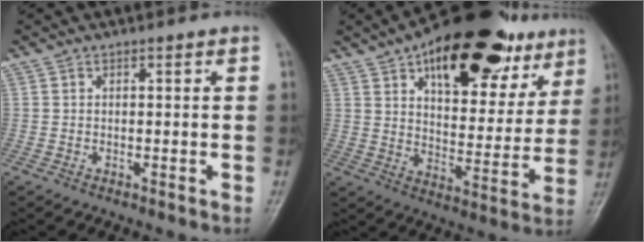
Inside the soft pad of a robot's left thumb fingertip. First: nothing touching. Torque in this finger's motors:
{"motor_torque": [0.77, 0.69, 1.61, -1.17, 0.27]}